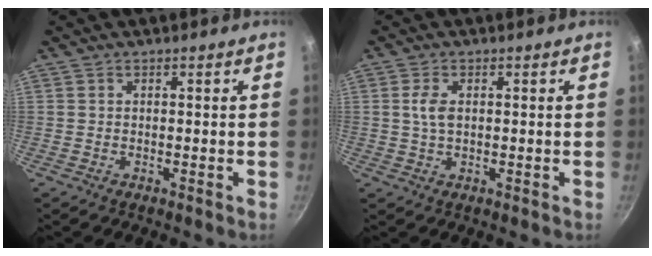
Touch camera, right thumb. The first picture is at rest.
{"total": 3.3, "force": [0.5, 1.8, 2.7], "torque": [-0.055, 0.003, 0.009]}